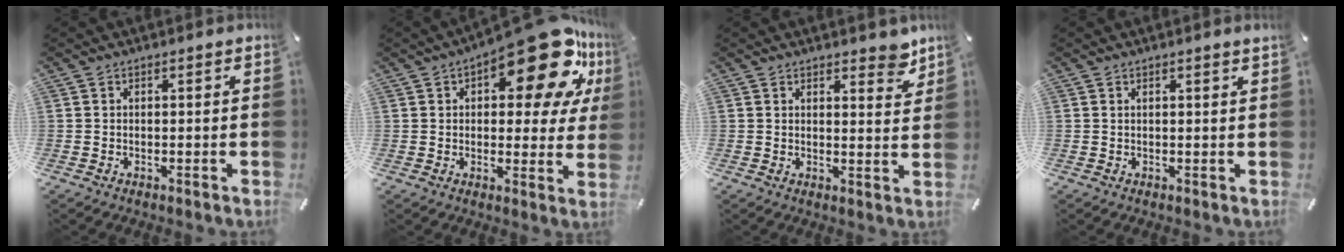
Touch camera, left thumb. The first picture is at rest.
{"total": 20.6, "force": [11.1, 8.3, 15.2], "torque": [-0.202, -0.070, 0.179]}
{"total": 5.0, "force": [4.1, 2.4, 1.8], "torque": [-0.005, -0.026, 0.067]}
{"total": 0.9, "force": [0.7, -0.1, 0.6], "torque": [-0.011, -0.002, 0.013]}